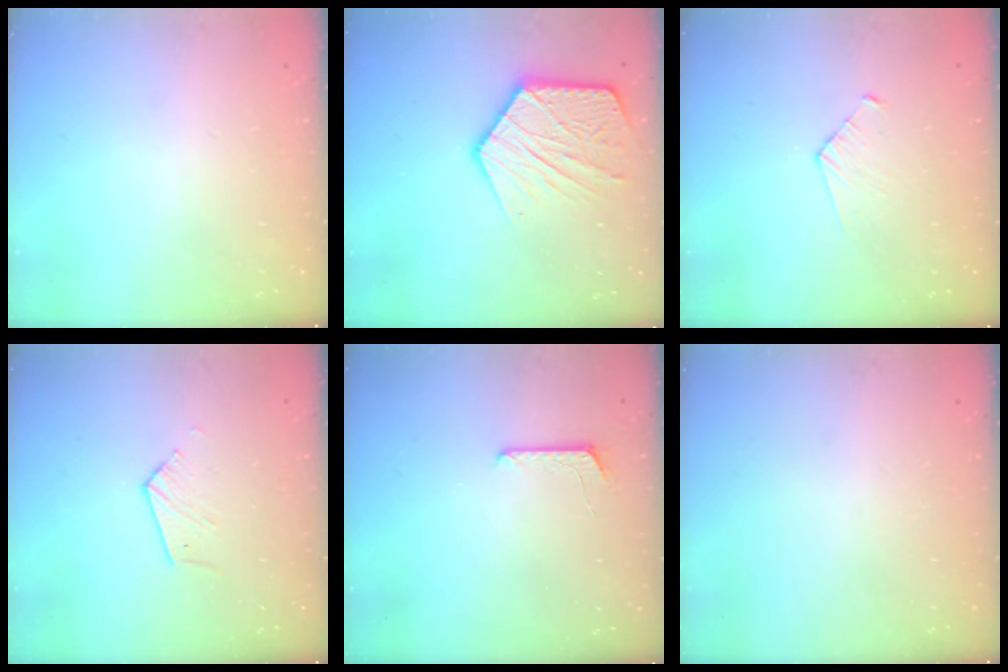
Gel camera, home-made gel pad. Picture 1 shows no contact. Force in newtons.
{"total": 16.2, "press": 16.1, "slide": 1.4}
{"total": 3.4, "press": 3.4, "slide": 0.3}
{"total": 4.1, "press": 4.1, "slide": 0.4}
{"total": 6.1, "press": 6.1, "slide": 0.5}
{"total": 0.0}